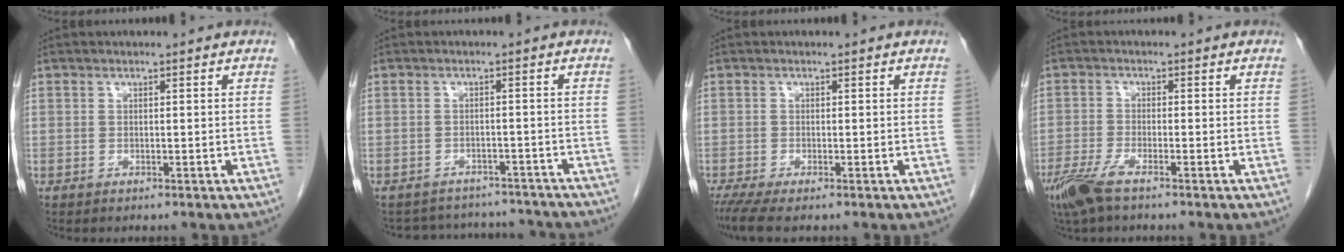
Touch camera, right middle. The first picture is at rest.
{"total": 10.1, "force": [-9.6, 3.1, 1.2], "torque": [-0.017, 0.021, -0.111]}
{"total": 3.4, "force": [-2.4, 0.3, 2.3], "torque": [-0.047, -0.010, -0.047]}
{"total": 5.2, "force": [-3.6, 0.8, 3.7], "torque": [-0.082, -0.014, -0.071]}